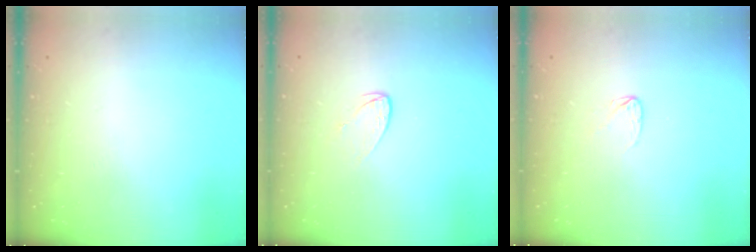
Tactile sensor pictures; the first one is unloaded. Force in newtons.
{"total": 3.9, "press": 3.9, "slide": 0.4}
{"total": 3.5, "press": 3.5, "slide": 0.2}